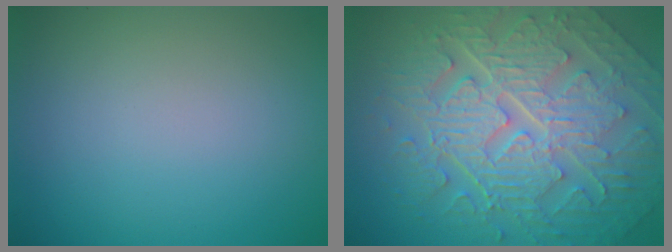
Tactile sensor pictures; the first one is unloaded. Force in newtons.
{"total": 10.4, "press": 7.1, "slide": 7.6}